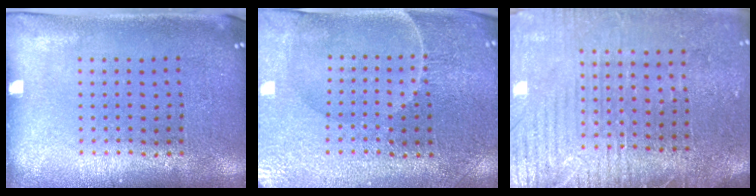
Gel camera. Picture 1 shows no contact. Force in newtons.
{"total": 1.5, "press": 1.5, "slide": 0.1}
{"total": 3.7, "press": 3.4, "slide": 1.4}